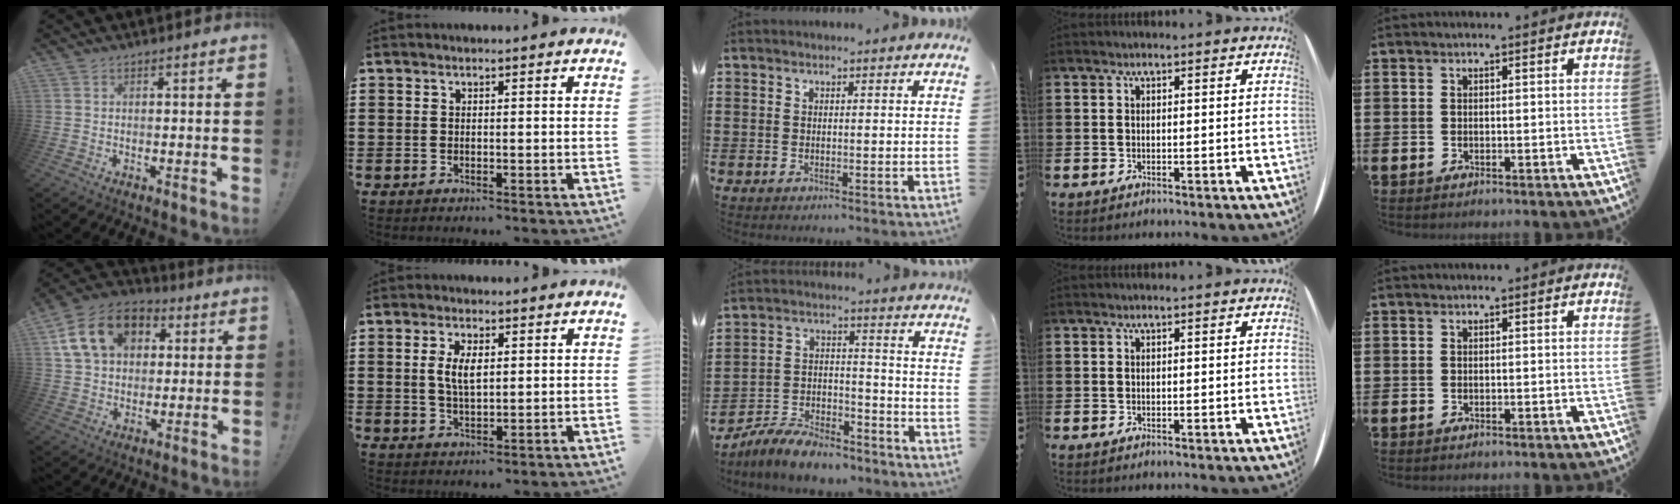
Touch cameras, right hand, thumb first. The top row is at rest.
{"thumb": {"total": 16.8, "force": [5.7, 12.4, 9.7], "torque": [-0.150, -0.001, 0.114]}, "index": {"total": 4.5, "force": [0.8, 2.0, 4.0], "torque": [-0.082, 0.010, 0.011]}, "middle": {"total": 7.9, "force": [-7.4, 1.8, 2.2], "torque": [-0.046, 0.017, -0.144]}}